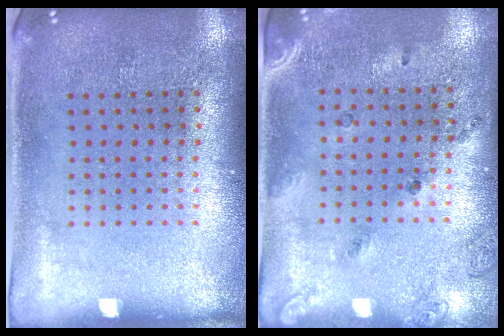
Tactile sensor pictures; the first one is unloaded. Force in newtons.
{"total": 1.5, "press": 1.1, "slide": 1.0}